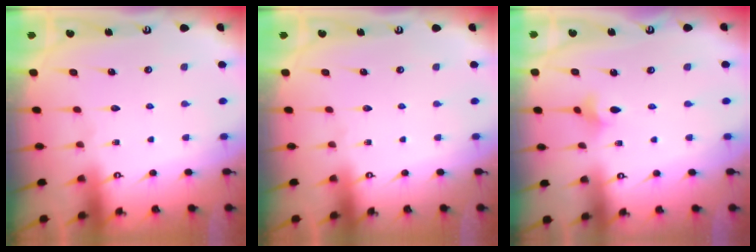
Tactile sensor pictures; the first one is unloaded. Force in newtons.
{"total": 0.0}
{"total": 2.8, "press": 2.8, "slide": 0.6}